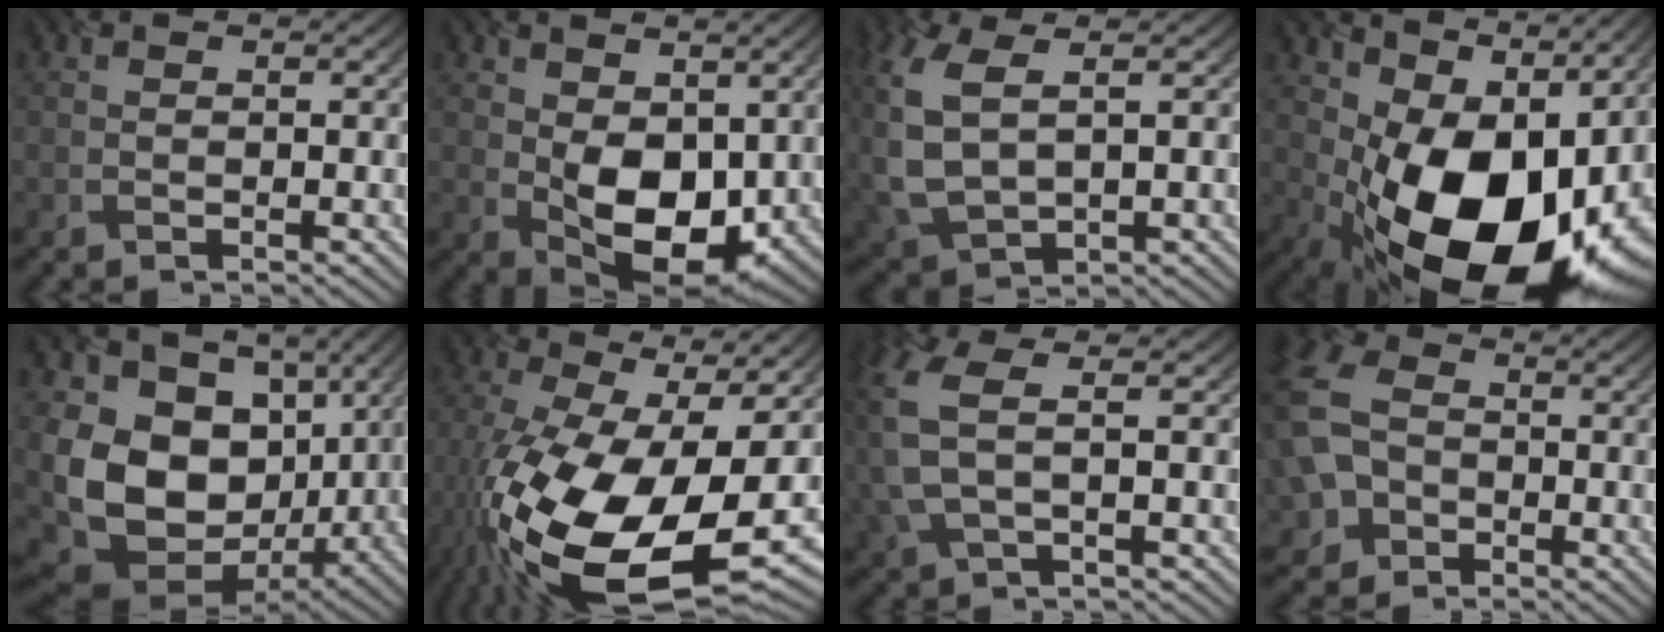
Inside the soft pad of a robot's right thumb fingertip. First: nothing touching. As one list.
[{"total": 8.9, "force": [0.4, 5.6, 6.9], "torque": [-0.126, -0.014, 0.012]}, {"total": 9.9, "force": [1.2, 5.8, 8.0], "torque": [-0.241, -0.011, 0.032]}, {"total": 17.5, "force": [1.4, 11.3, 13.3], "torque": [-0.215, -0.027, 0.044]}, {"total": 15.5, "force": [1.8, 11.9, 9.8], "torque": [-0.206, -0.029, 0.046]}, {"total": 20.5, "force": [-5.6, 9.2, 17.5], "torque": [-0.353, -0.064, -0.069]}, {"total": 6.9, "force": [0.3, 3.1, 6.2], "torque": [-0.167, -0.001, 0.002]}, {"total": 11.1, "force": [-2.2, 8.7, 6.5], "torque": [-0.186, -0.020, -0.047]}]